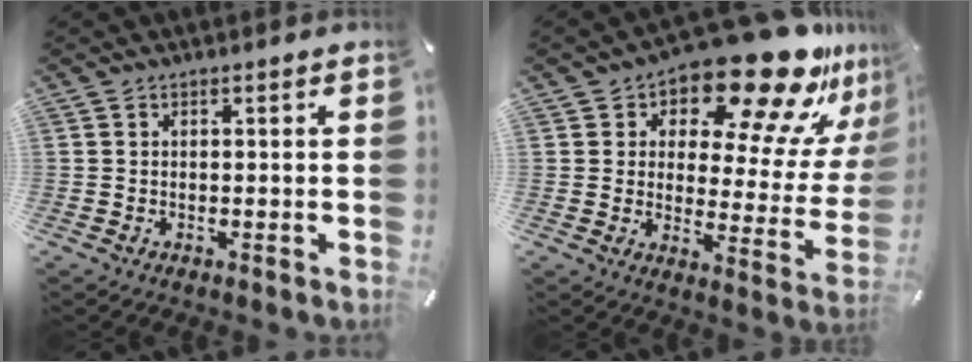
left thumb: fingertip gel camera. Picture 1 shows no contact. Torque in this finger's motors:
{"motor_torque": [1.97, 1.97, 1.46, -1.31, 0.33]}